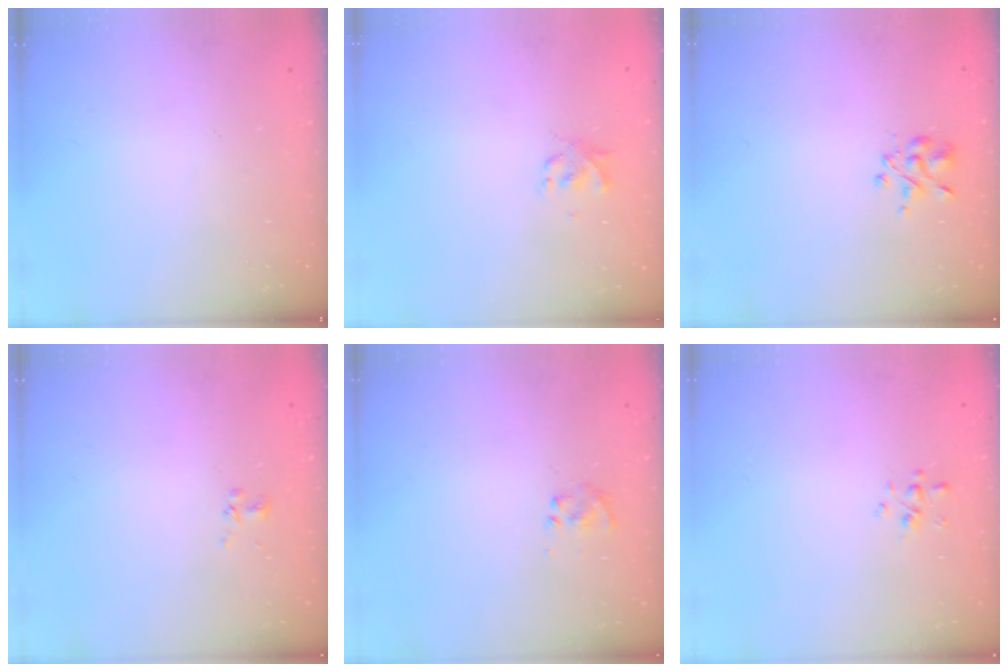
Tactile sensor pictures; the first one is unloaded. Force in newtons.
{"total": 1.9, "press": 1.9, "slide": 0.3}
{"total": 2.5, "press": 2.2, "slide": 1.0}
{"total": 1.7, "press": 1.5, "slide": 0.8}
{"total": 2.5, "press": 2.4, "slide": 0.8}
{"total": 3.2, "press": 3.1, "slide": 0.8}